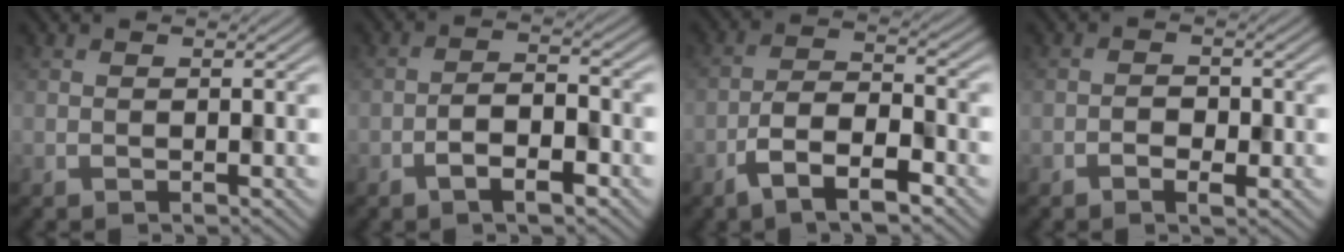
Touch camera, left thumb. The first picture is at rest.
{"total": 4.3, "force": [-2.4, 1.6, 3.2], "torque": [-0.055, 0.006, -0.048]}
{"total": 6.6, "force": [-4.0, 2.3, 4.8], "torque": [-0.090, 0.008, -0.085]}
{"total": 2.0, "force": [-0.9, 1.2, 1.4], "torque": [-0.020, 0.003, -0.019]}